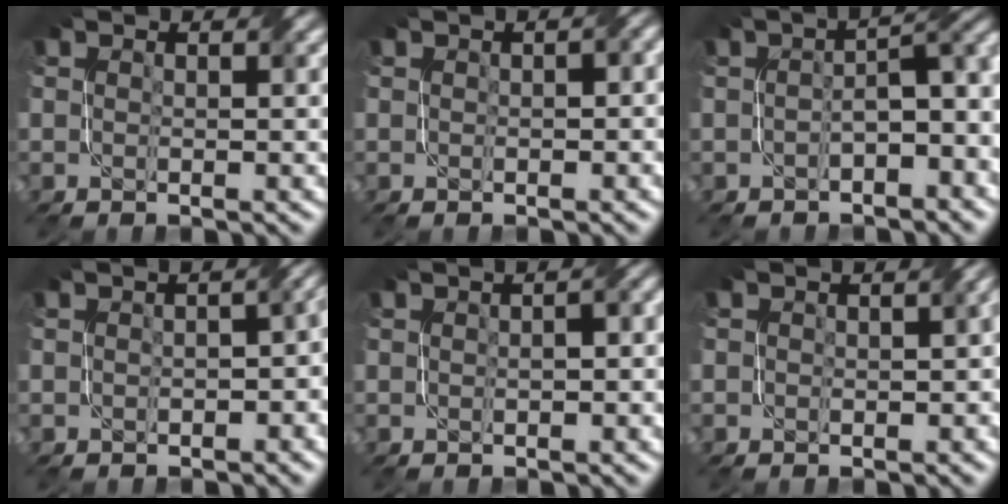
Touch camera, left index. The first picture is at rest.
{"total": 1.9, "force": [0.4, 0.7, 1.7], "torque": [-0.024, 0.007, 0.008]}
{"total": 4.9, "force": [-1.3, 2.0, 4.3], "torque": [-0.057, 0.012, -0.023]}
{"total": 4.5, "force": [-0.6, 2.6, 3.6], "torque": [-0.025, -0.004, 0.000]}
{"total": 3.1, "force": [0.5, 1.3, 2.7], "torque": [-0.035, 0.010, -0.002]}
{"total": 2.2, "force": [0.1, 1.5, 1.6], "torque": [-0.013, -0.003, 0.000]}